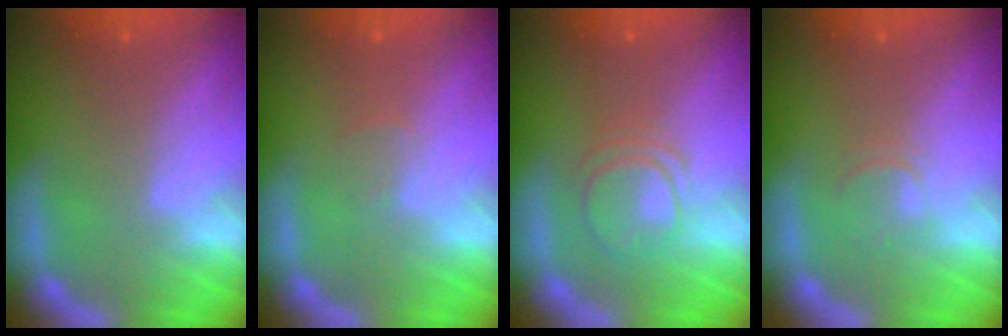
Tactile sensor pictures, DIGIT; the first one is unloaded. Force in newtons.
{"total": 1.0}
{"total": 4.0}
{"total": 1.4}